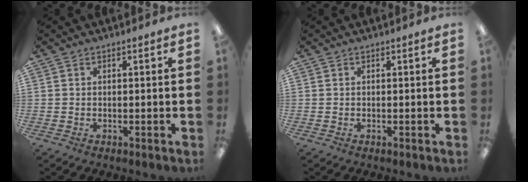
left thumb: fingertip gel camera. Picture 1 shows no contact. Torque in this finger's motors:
{"motor_torque": [-0.07, -0.08, 0.02, -0.01, 0.00]}